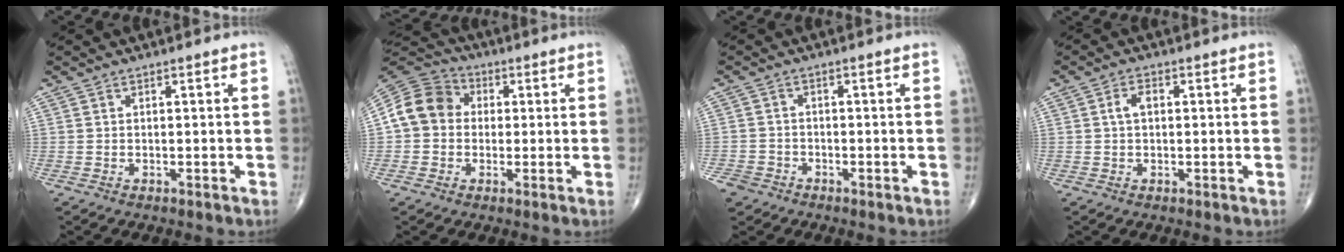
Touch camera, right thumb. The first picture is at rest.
{"total": 10.7, "force": [0.8, 8.7, 6.2], "torque": [-0.107, 0.030, 0.001]}
{"total": 3.7, "force": [-2.5, 2.6, 0.6], "torque": [-0.005, 0.011, -0.049]}
{"total": 2.8, "force": [0.3, 1.7, 2.2], "torque": [-0.043, 0.009, 0.004]}